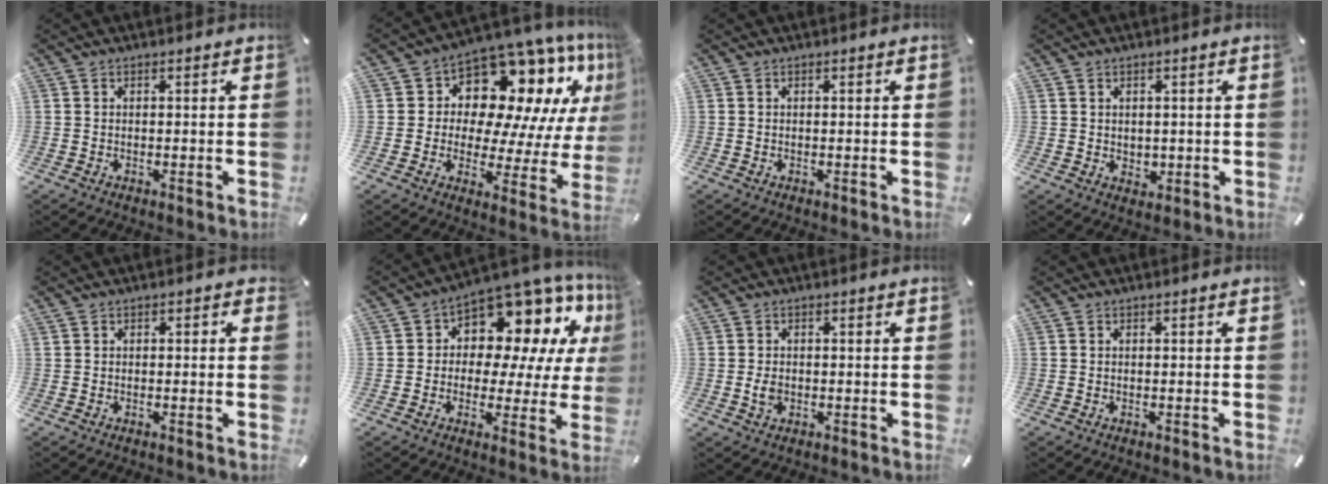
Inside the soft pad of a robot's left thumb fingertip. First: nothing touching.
{"total": 15.8, "force": [9.6, 9.5, 8.1], "torque": [-0.112, -0.095, 0.164]}
{"total": 0.0}
{"total": 2.5, "force": [0.9, 2.3, 0.6], "torque": [0.004, -0.003, 0.013]}
{"total": 0.8, "force": [0.1, 0.8, 0.2], "torque": [-0.004, 0.006, 0.001]}
{"total": 11.3, "force": [7.1, 7.0, 5.3], "torque": [-0.085, -0.073, 0.127]}
{"total": 2.8, "force": [-0.2, 2.1, 1.8], "torque": [-0.033, -0.002, -0.007]}
{"total": 0.0}